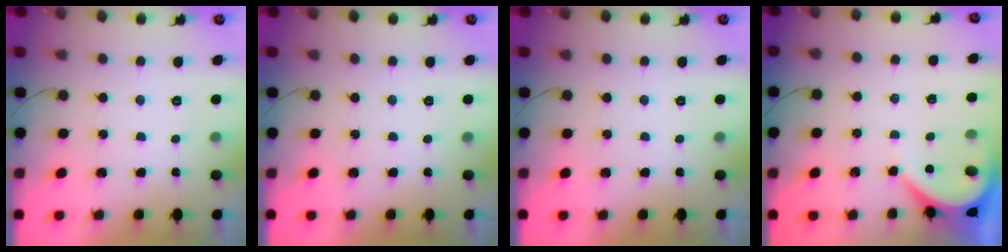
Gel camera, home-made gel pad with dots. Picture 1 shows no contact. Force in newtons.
{"total": 0.0}
{"total": 0.0}
{"total": 4.0, "press": 3.9, "slide": 0.6}